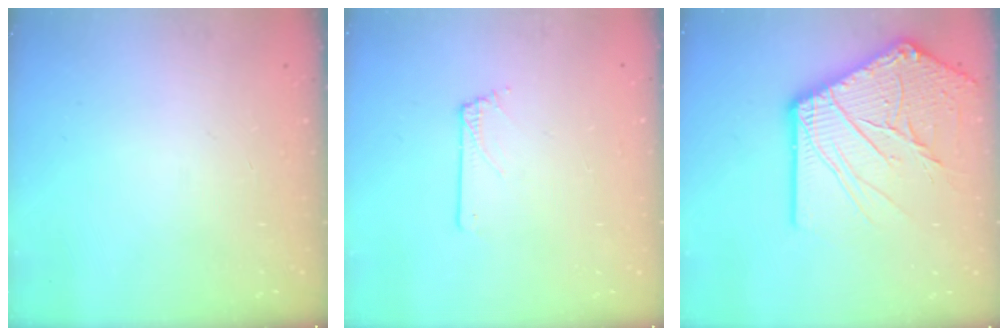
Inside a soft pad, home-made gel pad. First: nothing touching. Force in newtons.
{"total": 0.0}
{"total": 21.3, "press": 21.1, "slide": 2.7}